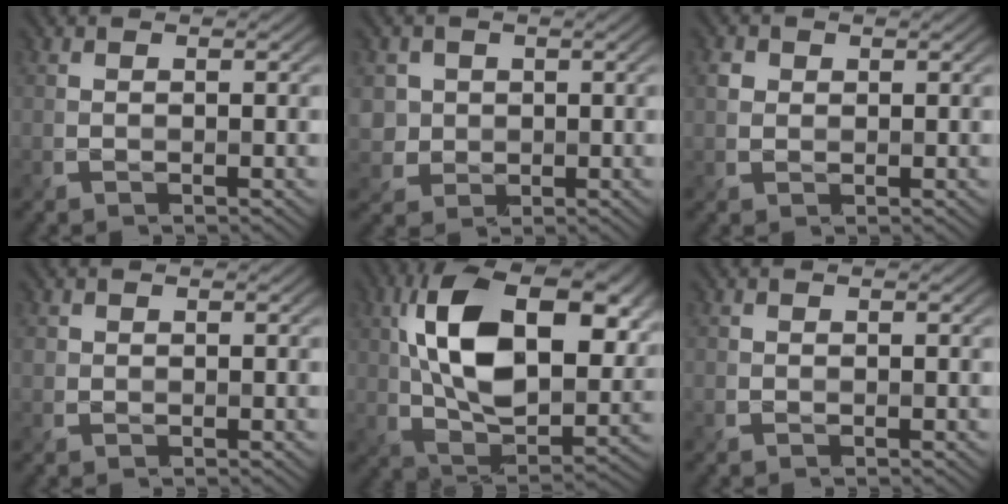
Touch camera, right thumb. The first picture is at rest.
{"total": 3.3, "force": [0.8, 3.2, 0.4], "torque": [-0.030, -0.009, 0.020]}
{"total": 1.4, "force": [0.6, 1.3, 0.1], "torque": [-0.010, -0.001, 0.012]}
{"total": 1.0, "force": [0.4, 0.9, 0.0], "torque": [-0.005, -0.004, 0.008]}
{"total": 17.5, "force": [4.3, 10.1, 13.6], "torque": [-0.261, 0.011, 0.073]}
{"total": 0.7, "force": [-0.1, 0.7, 0.2], "torque": [-0.007, -0.004, -0.001]}